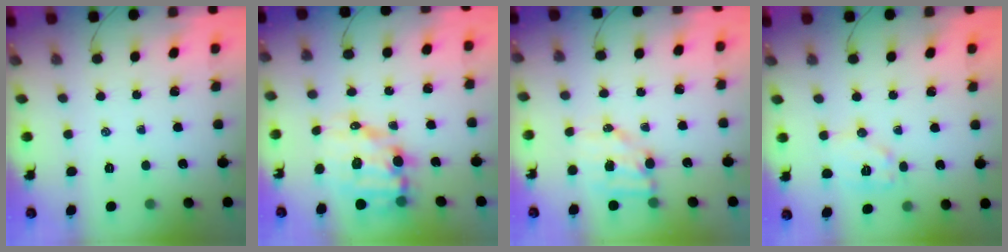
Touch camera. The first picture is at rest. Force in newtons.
{"total": 12.5, "press": 12.2, "slide": 2.8}
{"total": 7.8, "press": 7.8, "slide": 0.8}
{"total": 8.7, "press": 8.6, "slide": 0.5}